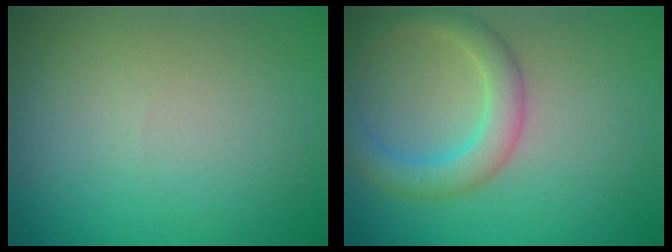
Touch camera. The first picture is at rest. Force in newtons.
{"total": 3.5, "press": 3.5, "slide": 0.0}